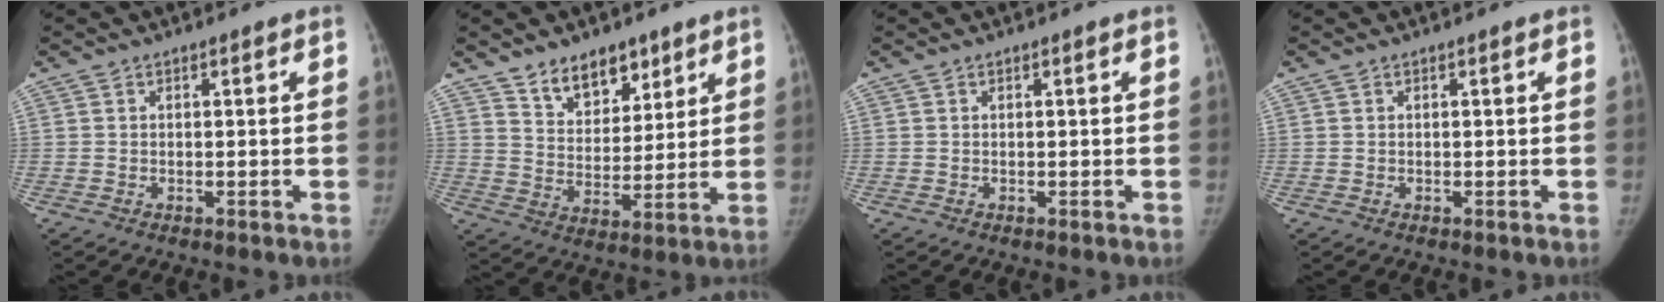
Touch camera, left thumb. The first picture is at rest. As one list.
[{"total": 9.9, "force": [6.9, 5.8, 3.9], "torque": [-0.021, -0.048, 0.123]}, {"total": 0.0}, {"total": 0.0}]